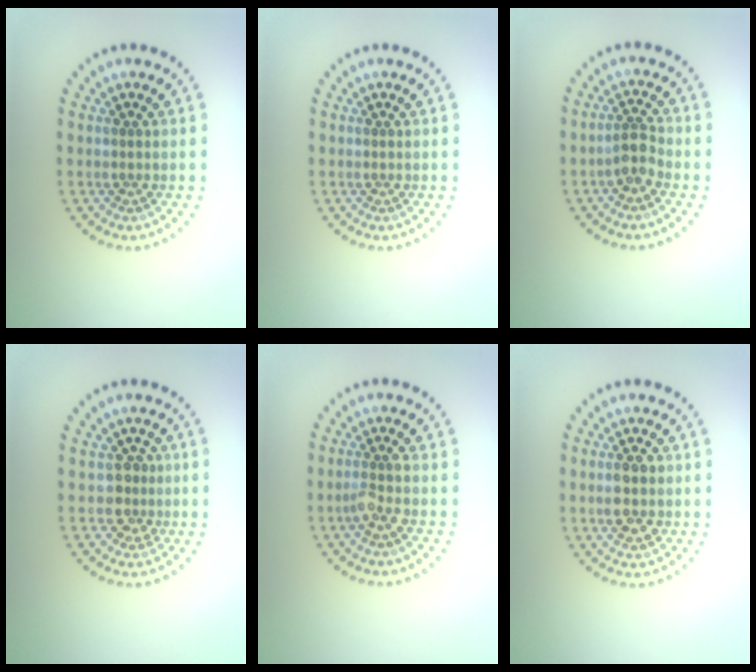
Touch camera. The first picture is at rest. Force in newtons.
{"total": 0.0}
{"total": 2.2, "press": 1.9, "slide": 1.1}
{"total": 2.1, "press": 1.7, "slide": 1.1}
{"total": 1.6, "press": 1.3, "slide": 0.9}
{"total": 3.0, "press": 3.0, "slide": 0.1}